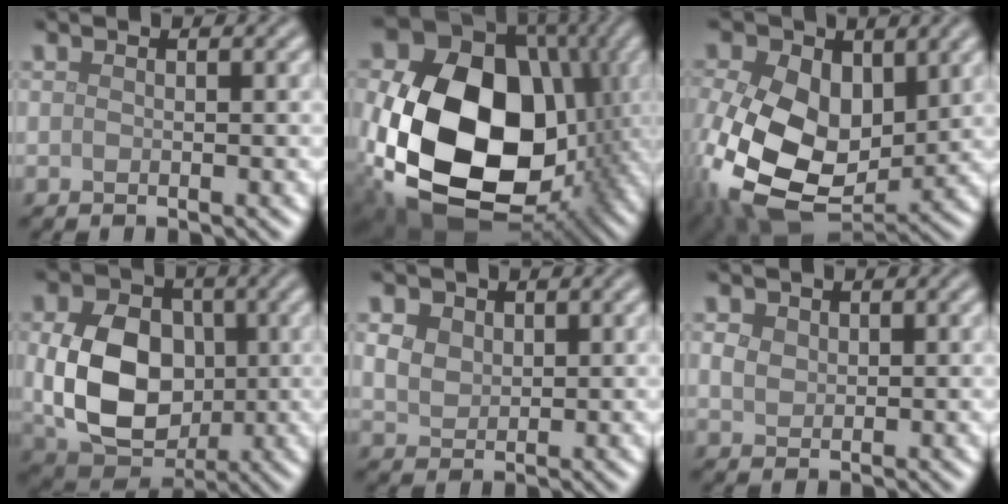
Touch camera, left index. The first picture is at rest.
{"total": 22.1, "force": [-1.1, 16.7, 14.4], "torque": [-0.314, -0.057, 0.002]}
{"total": 14.8, "force": [-0.2, 10.3, 10.7], "torque": [-0.216, -0.016, -0.001]}
{"total": 10.1, "force": [0.1, 7.5, 6.7], "torque": [-0.150, -0.014, 0.008]}
{"total": 4.1, "force": [2.0, 3.0, 2.1], "torque": [-0.057, 0.015, 0.029]}
{"total": 1.4, "force": [0.6, 1.2, 0.6], "torque": [-0.015, 0.001, 0.012]}